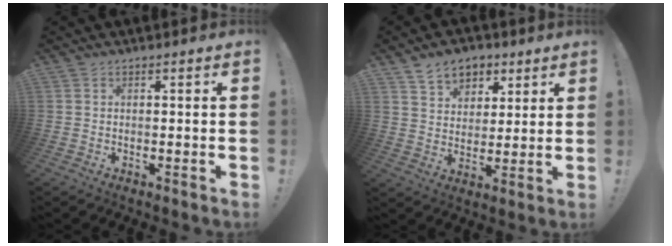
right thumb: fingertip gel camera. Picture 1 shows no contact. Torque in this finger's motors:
{"motor_torque": [0.02, 0.06, 0.59, 0.58, 0.01]}